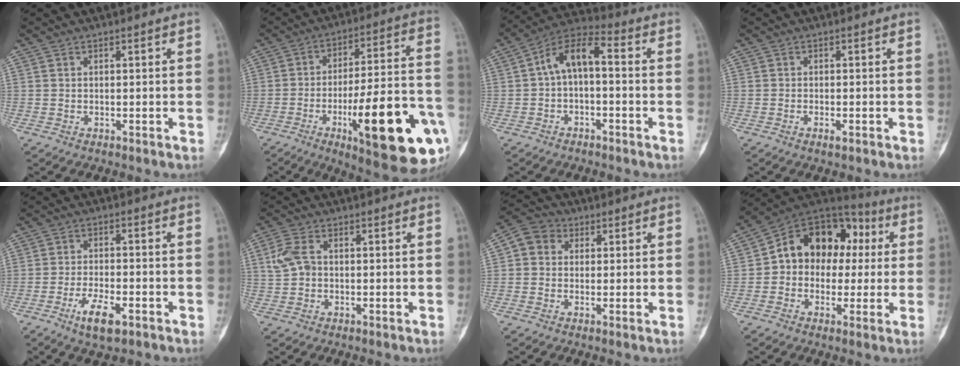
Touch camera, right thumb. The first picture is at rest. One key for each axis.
{"total": 25.9, "fx": -9.2, "fy": 6.7, "fz": 23.3, "tx": -0.303, "ty": 0.028, "tz": -0.123}
{"total": 8.5, "fx": -0.1, "fy": 4.3, "fz": 7.3, "tx": -0.127, "ty": 0.044, "tz": -0.014}
{"total": 1.3, "fx": -0.7, "fy": 0.5, "fz": 1.0, "tx": -0.019, "ty": 0.001, "tz": -0.010}
{"total": 6.7, "fx": -3.5, "fy": 2.6, "fz": 5.1, "tx": -0.096, "ty": 0.012, "tz": -0.057}
{"total": 4.9, "fx": 0.6, "fy": 3.3, "fz": 3.5, "tx": -0.083, "ty": 0.010, "tz": 0.010}
{"total": 5.7, "fx": 1.3, "fy": 5.0, "fz": 2.4, "tx": -0.024, "ty": 0.012, "tz": 0.014}
{"total": 16.2, "fx": 1.6, "fy": 12.5, "fz": 10.3, "tx": -0.106, "ty": 0.045, "tz": 0.017}